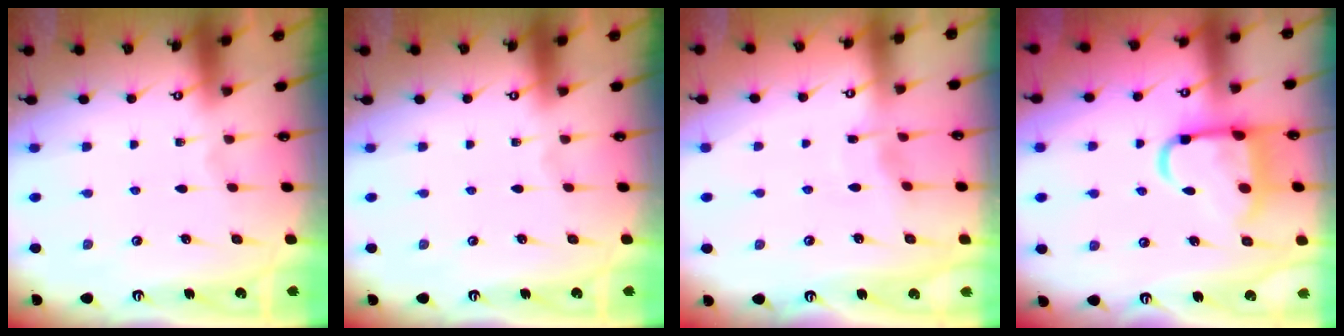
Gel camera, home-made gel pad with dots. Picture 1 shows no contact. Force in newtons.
{"total": 0.0}
{"total": 2.9, "press": 2.9, "slide": 0.4}
{"total": 12.6, "press": 12.5, "slide": 1.5}